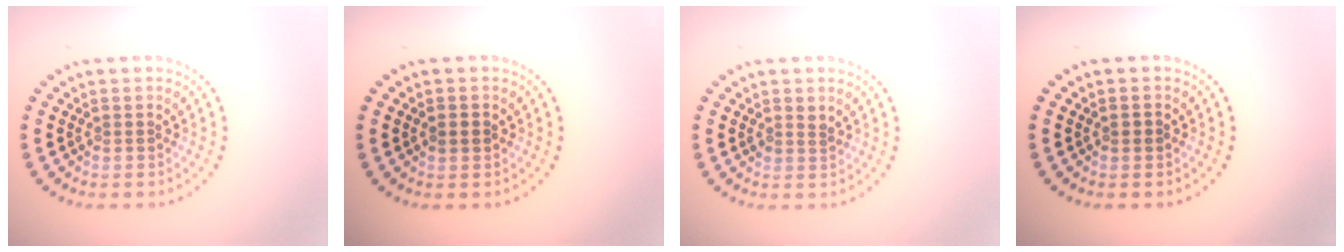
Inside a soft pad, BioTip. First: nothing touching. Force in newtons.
{"total": 1.5, "press": 1.5, "slide": 0.0}
{"total": 0.9, "press": 0.8, "slide": 0.3}
{"total": 0.8, "press": 0.7, "slide": 0.2}